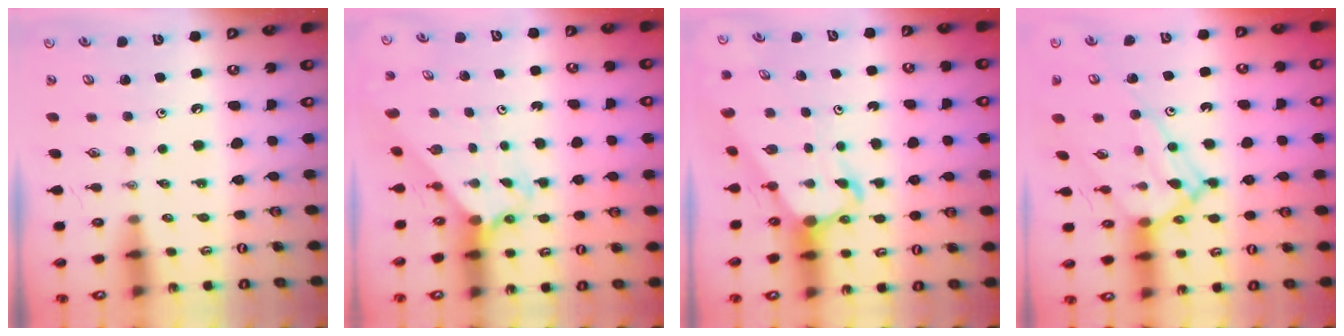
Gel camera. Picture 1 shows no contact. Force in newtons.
{"total": 2.4, "press": 2.4, "slide": 0.2}
{"total": 3.9, "press": 3.9, "slide": 0.4}
{"total": 12.4, "press": 12.4, "slide": 1.2}